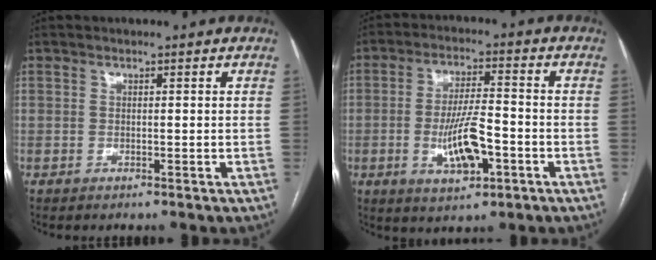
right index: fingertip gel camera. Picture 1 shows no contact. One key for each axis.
{"total": 9.3, "fx": -2.7, "fy": 2.8, "fz": 8.5, "tx": -0.159, "ty": 0.001, "tz": -0.043}